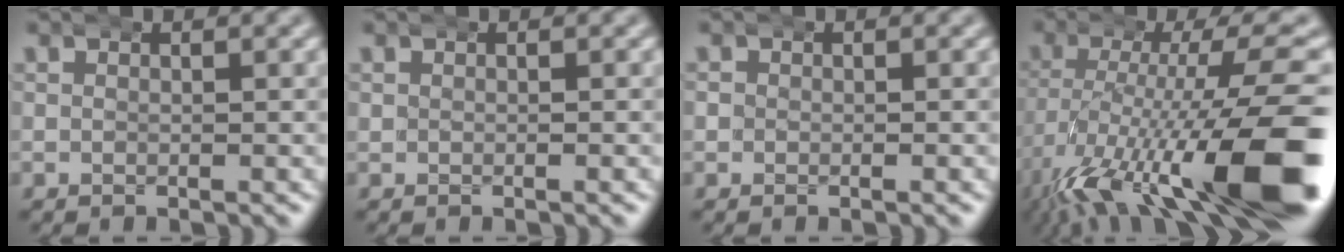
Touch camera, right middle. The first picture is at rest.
{"total": 0.0}
{"total": 1.2, "force": [-0.1, 1.1, 0.4], "torque": [-0.010, 0.003, -0.002]}
{"total": 15.0, "force": [-5.4, 5.9, 12.7], "torque": [-0.208, -0.032, -0.060]}